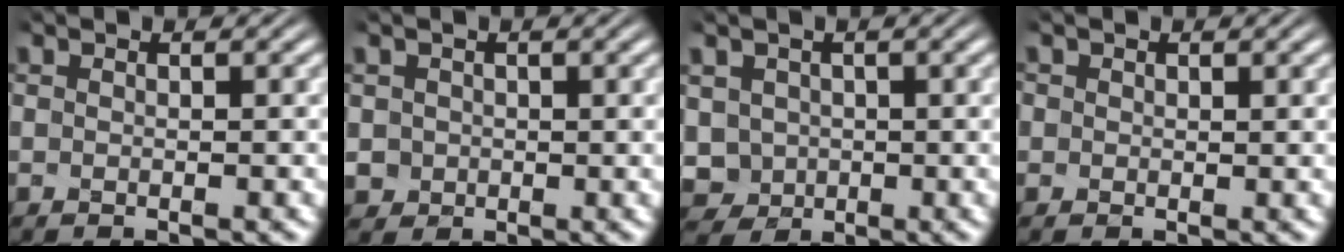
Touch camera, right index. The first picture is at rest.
{"total": 2.1, "force": [0.6, 2.0, 0.3], "torque": [-0.024, -0.020, 0.020]}
{"total": 5.6, "force": [-0.2, 5.3, 1.7], "torque": [-0.061, -0.042, 0.012]}
{"total": 1.0, "force": [0.6, 0.9, 0.0], "torque": [-0.007, -0.009, 0.012]}